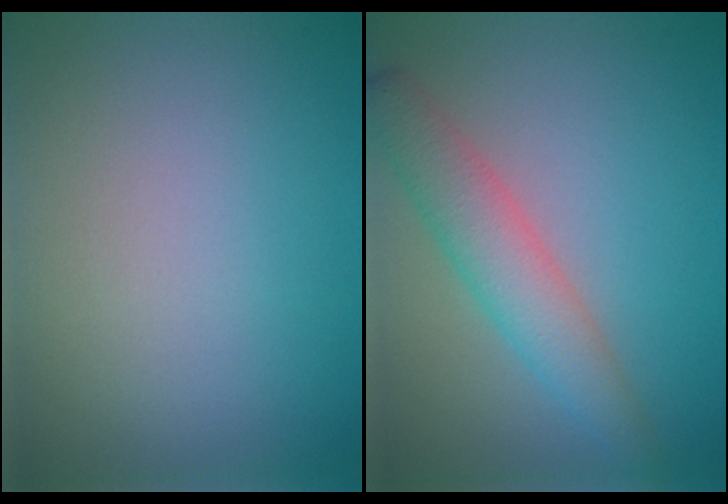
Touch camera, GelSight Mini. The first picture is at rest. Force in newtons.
{"total": 4.0, "press": 4.0, "slide": 0.2}